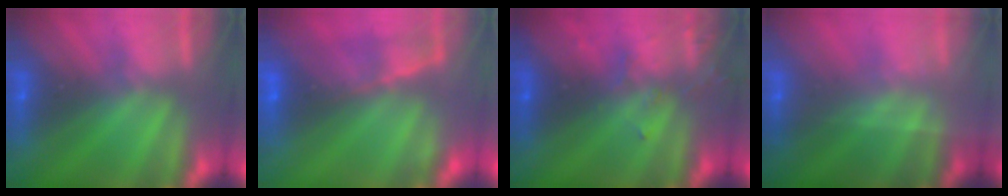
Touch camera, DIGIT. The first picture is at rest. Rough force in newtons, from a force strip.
{"total": 10.3}
{"total": 3.3}
{"total": 1.7}